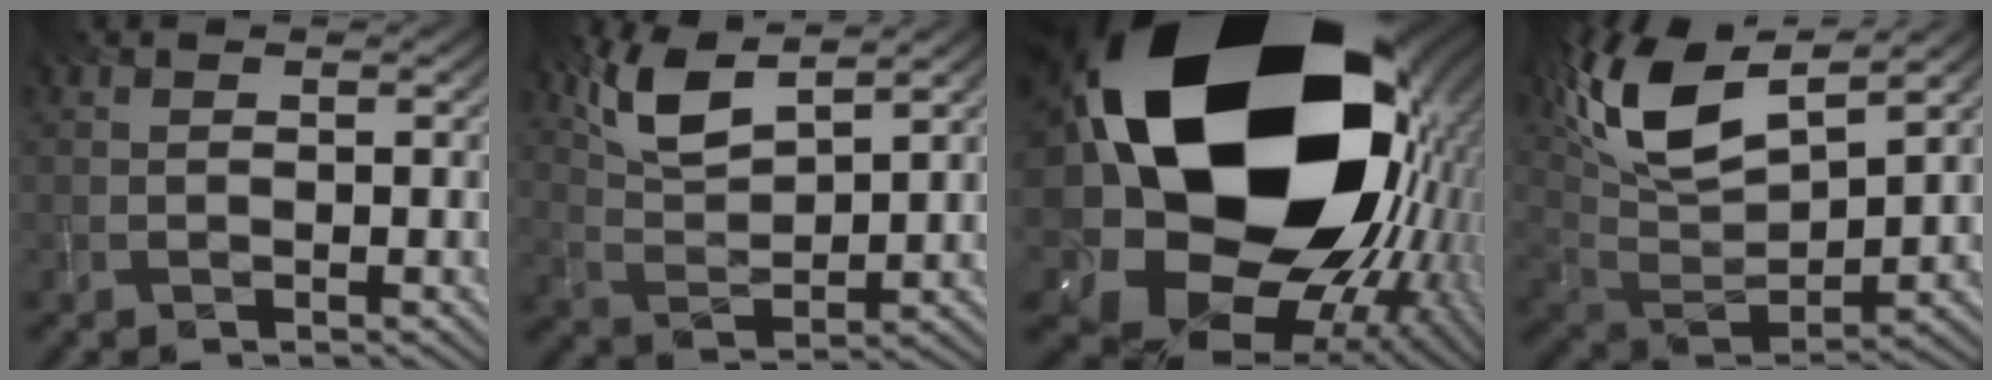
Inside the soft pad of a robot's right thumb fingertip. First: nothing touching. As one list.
[{"total": 7.8, "force": [5.3, 2.4, 5.2], "torque": [-0.123, 0.004, 0.110]}, {"total": 25.0, "force": [3.5, 17.4, 17.6], "torque": [-0.345, -0.097, 0.085]}, {"total": 14.9, "force": [7.8, 5.9, 11.2], "torque": [-0.266, 0.026, 0.153]}]